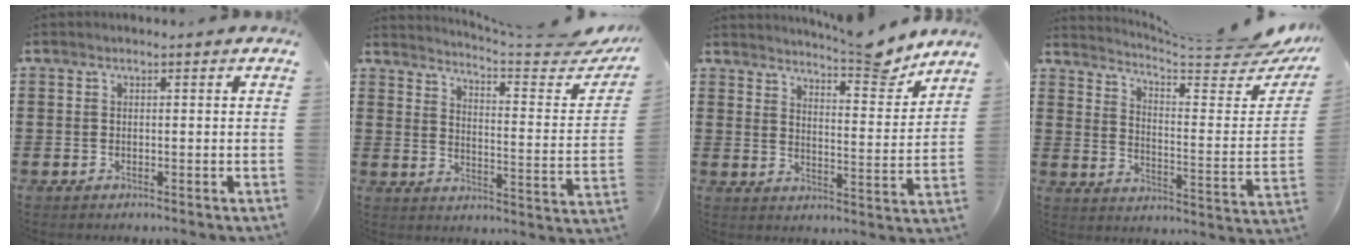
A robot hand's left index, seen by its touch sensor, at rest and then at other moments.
{"total": 4.5, "force": [4.0, -0.2, 2.1], "torque": [-0.047, -0.040, 0.058]}
{"total": 8.2, "force": [7.6, 1.1, 2.8], "torque": [-0.040, -0.048, 0.130]}
{"total": 5.1, "force": [4.4, 0.4, 2.6], "torque": [-0.056, -0.047, 0.067]}